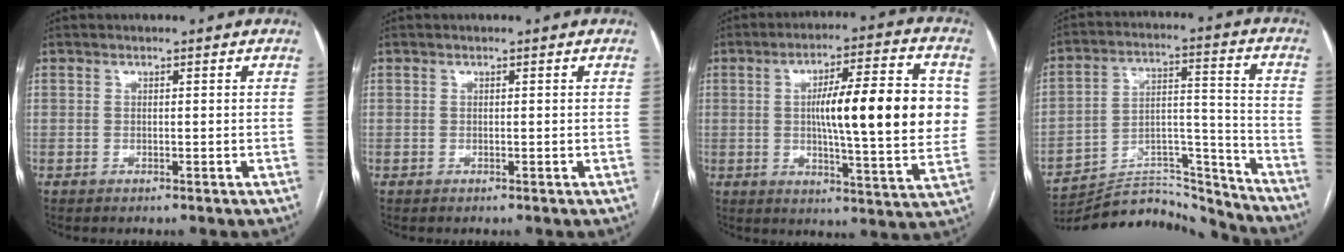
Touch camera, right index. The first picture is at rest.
{"total": 0.0}
{"total": 18.2, "force": [1.9, 2.5, 17.9], "torque": [-0.262, 0.016, 0.027]}
{"total": 19.5, "force": [-19.1, 3.1, 2.2], "torque": [-0.052, 0.048, -0.292]}